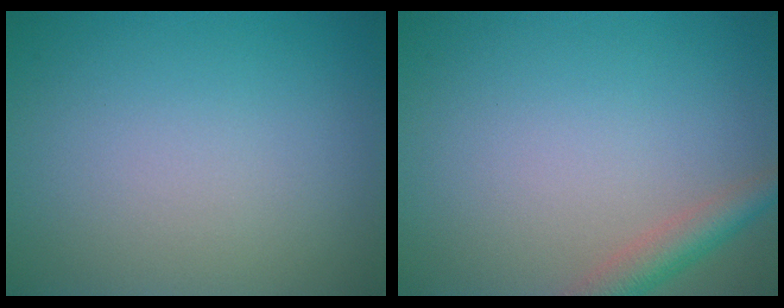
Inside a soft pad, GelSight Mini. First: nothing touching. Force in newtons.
{"total": 2.9, "press": 2.9, "slide": 0.1}